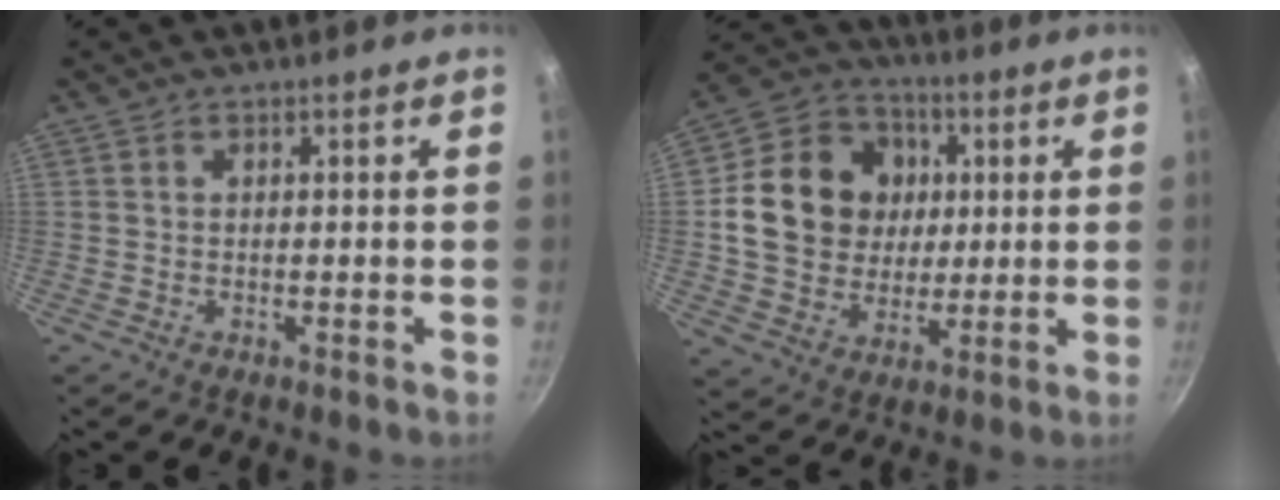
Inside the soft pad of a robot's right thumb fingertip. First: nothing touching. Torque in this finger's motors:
{"motor_torque": [0.42, 2.87, 0.89, -0.08, 0.13]}